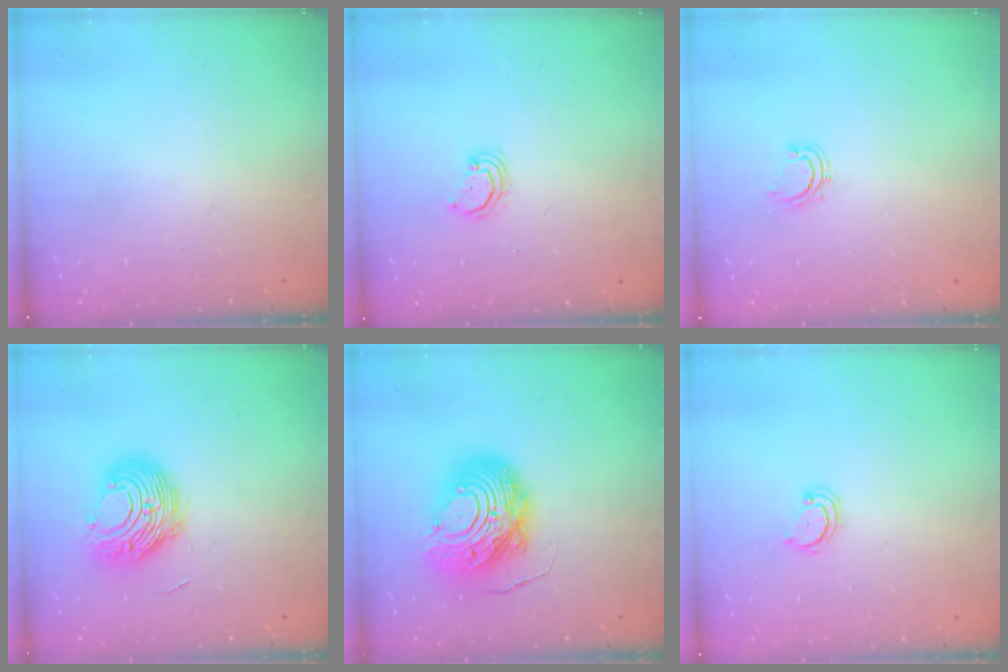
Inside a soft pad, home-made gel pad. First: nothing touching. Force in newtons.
{"total": 2.9, "press": 2.9, "slide": 0.2}
{"total": 4.2, "press": 4.1, "slide": 0.9}
{"total": 11.1, "press": 11.1, "slide": 0.9}
{"total": 15.4, "press": 15.3, "slide": 1.4}
{"total": 2.6, "press": 2.6, "slide": 0.3}